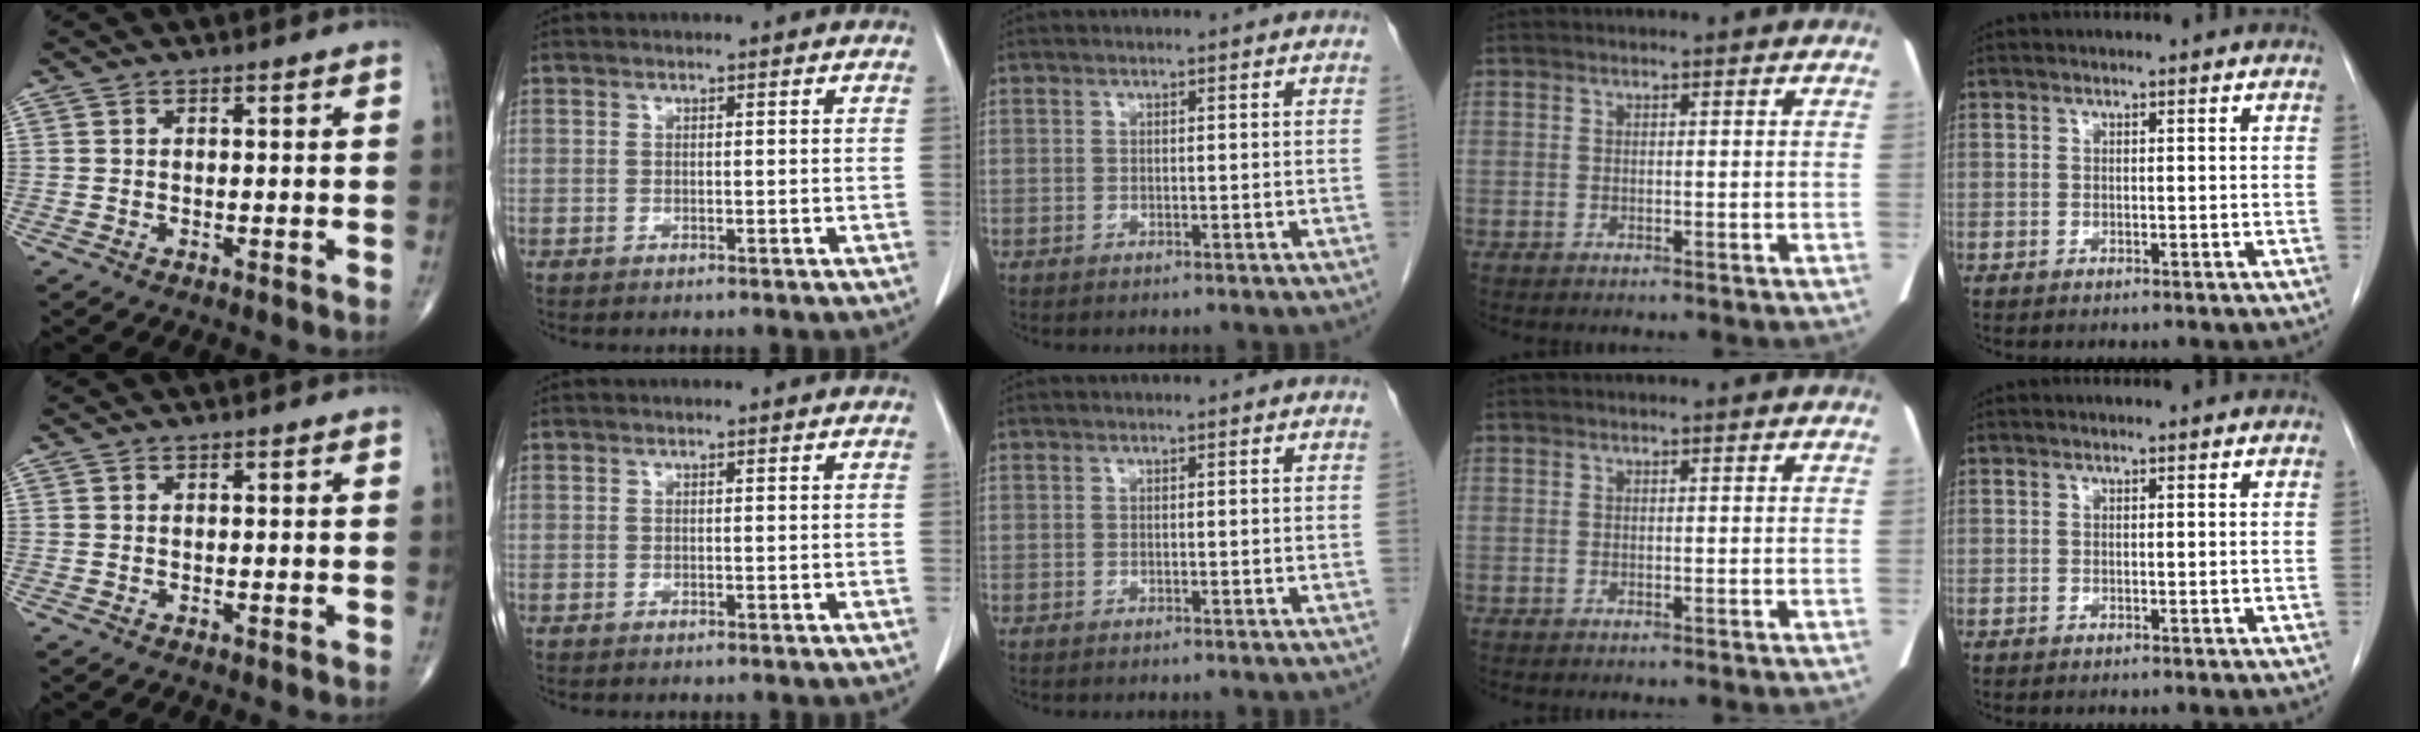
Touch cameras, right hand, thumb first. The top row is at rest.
{}